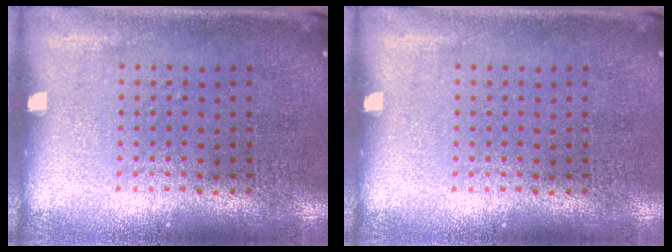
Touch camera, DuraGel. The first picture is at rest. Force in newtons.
{"total": 0.0}